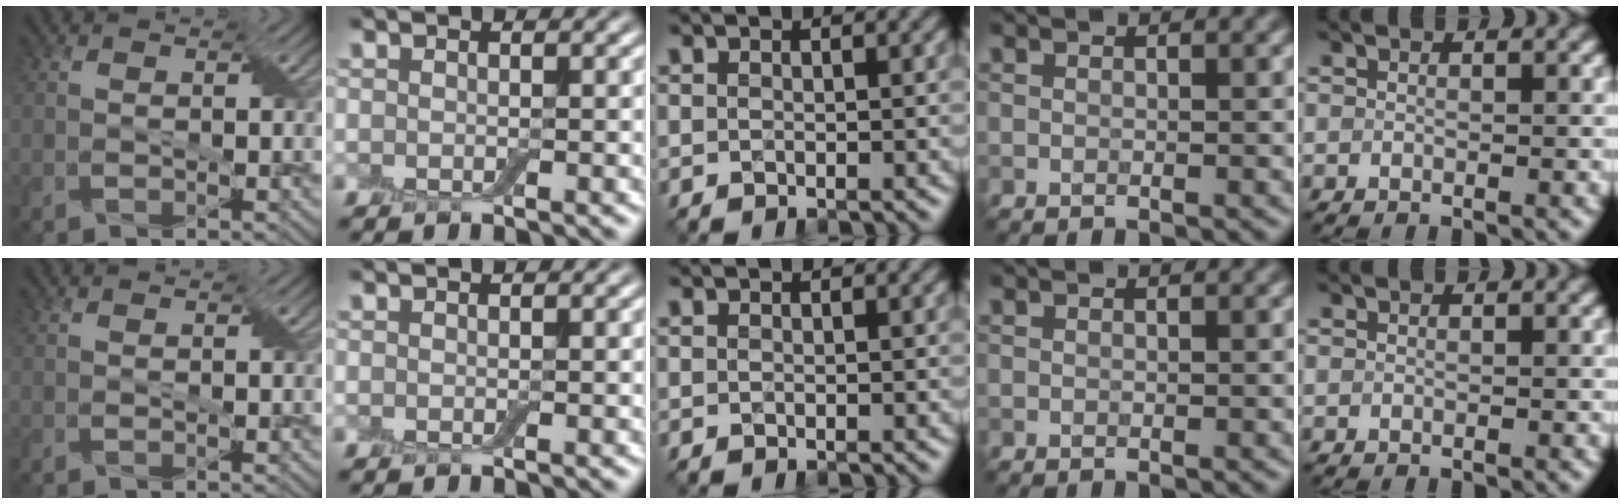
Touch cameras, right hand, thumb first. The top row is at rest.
{}